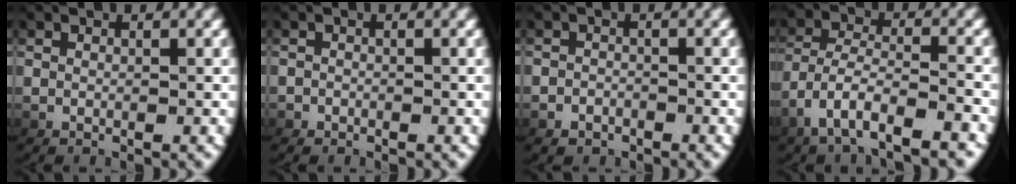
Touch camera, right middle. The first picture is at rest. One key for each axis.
{"total": 0.6, "fx": -0.5, "fy": 0.1, "fz": -0.3, "tx": 0.004, "ty": -0.005, "tz": -0.007}
{"total": 1.4, "fx": -1.3, "fy": 0.7, "fz": -0.2, "tx": 0.002, "ty": -0.006, "tz": -0.018}
{"total": 4.3, "fx": -2.6, "fy": 1.6, "fz": 2.9, "tx": -0.079, "ty": -0.021, "tz": -0.032}